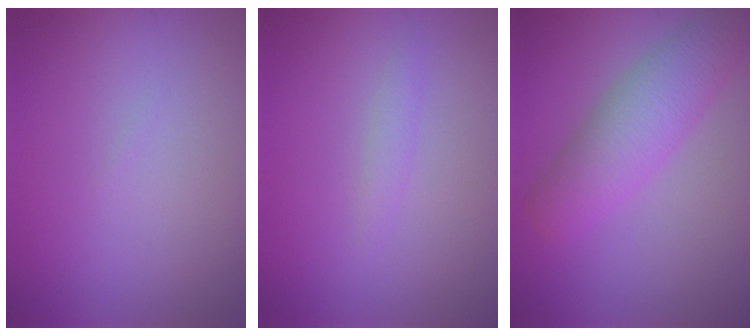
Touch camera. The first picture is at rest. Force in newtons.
{"total": 0.9, "press": 0.9, "slide": 0.0}
{"total": 5.0, "press": 5.0, "slide": 0.1}